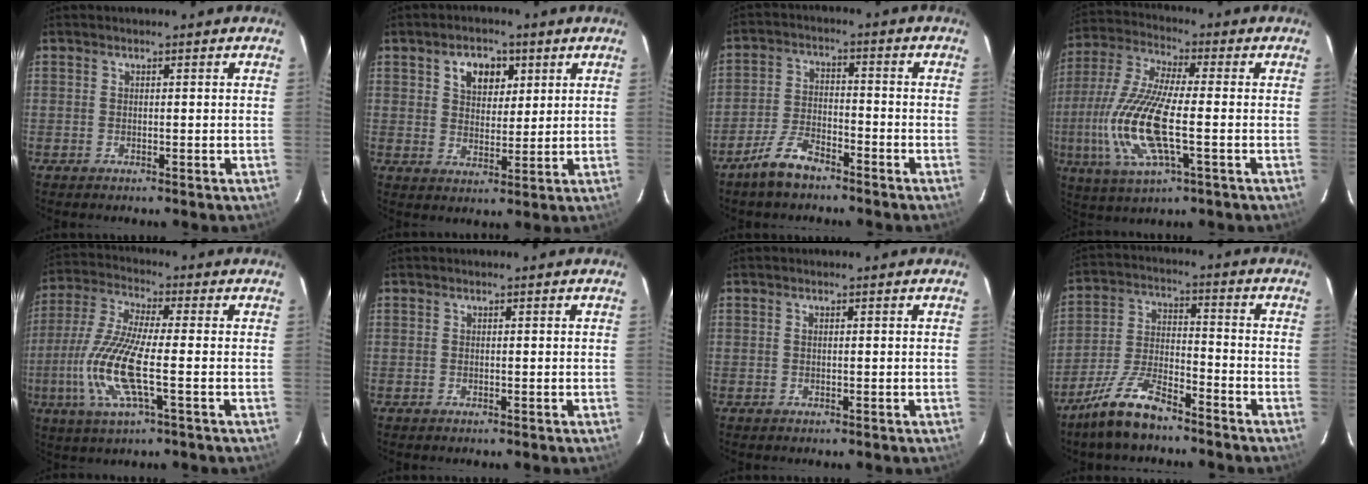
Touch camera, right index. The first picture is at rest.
{"total": 6.5, "force": [2.9, 4.5, 3.7], "torque": [-0.061, 0.014, 0.051]}
{"total": 7.1, "force": [-5.5, 2.6, 3.6], "torque": [-0.087, 0.005, -0.104]}
{"total": 16.8, "force": [-3.3, 4.8, 15.8], "torque": [-0.340, -0.010, -0.068]}
{"total": 13.9, "force": [-3.2, 2.6, 13.3], "torque": [-0.285, -0.008, -0.066]}
{"total": 0.0}
{"total": 0.0}
{"total": 10.9, "force": [-8.4, 3.1, 6.1], "torque": [-0.139, 0.002, -0.160]}